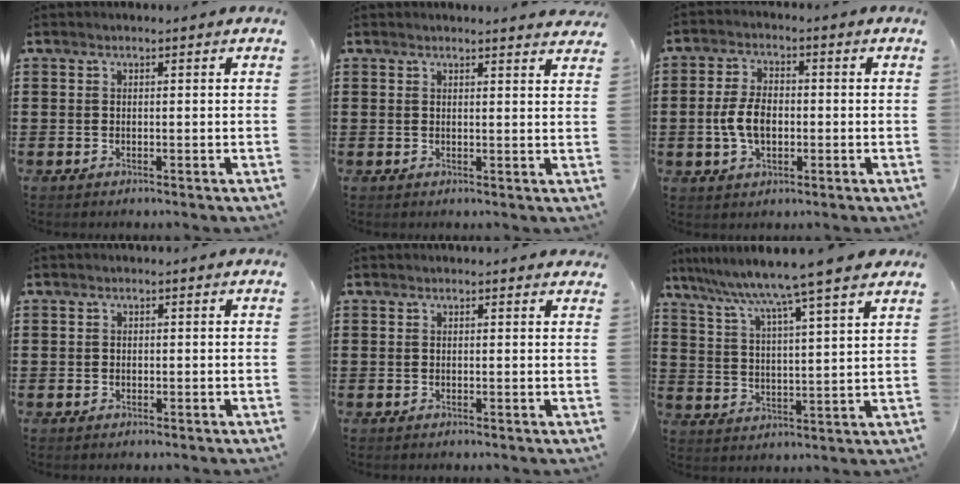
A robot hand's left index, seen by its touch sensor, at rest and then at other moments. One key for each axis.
{"total": 1.9, "fx": 1.8, "fy": -0.1, "fz": 0.5, "tx": -0.005, "ty": -0.006, "tz": 0.033}
{"total": 6.1, "fx": -0.9, "fy": 3.6, "fz": 4.8, "tx": -0.116, "ty": 0.000, "tz": -0.024}
{"total": 0.5, "fx": -0.1, "fy": 0.5, "fz": 0.1, "tx": -0.004, "ty": 0.003, "tz": -0.001}
{"total": 0.7, "fx": 0.5, "fy": 0.3, "fz": 0.4, "tx": -0.001, "ty": -0.002, "tz": 0.008}
{"total": 7.6, "fx": 6.6, "fy": -1.6, "fz": 3.5, "tx": -0.096, "ty": -0.047, "tz": 0.101}